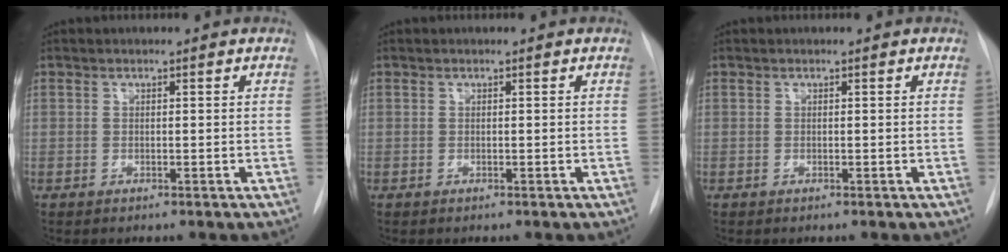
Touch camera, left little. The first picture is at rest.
{"total": 0.0}
{"total": 0.0}